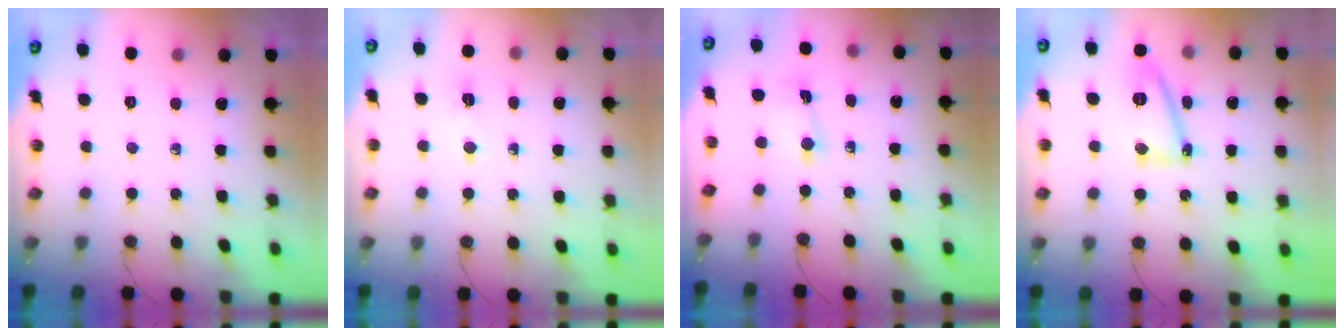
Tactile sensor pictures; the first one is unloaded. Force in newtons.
{"total": 4.2, "press": 3.9, "slide": 1.3}
{"total": 1.6, "press": 1.6, "slide": 0.3}
{"total": 12.0, "press": 12.0, "slide": 0.9}